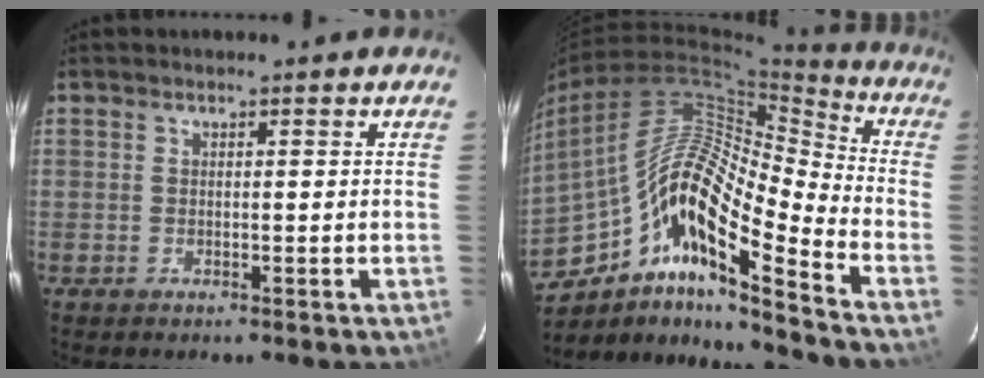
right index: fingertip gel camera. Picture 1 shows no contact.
{"total": 17.9, "force": [-8.7, 3.8, 15.2], "torque": [-0.256, -0.005, -0.170]}